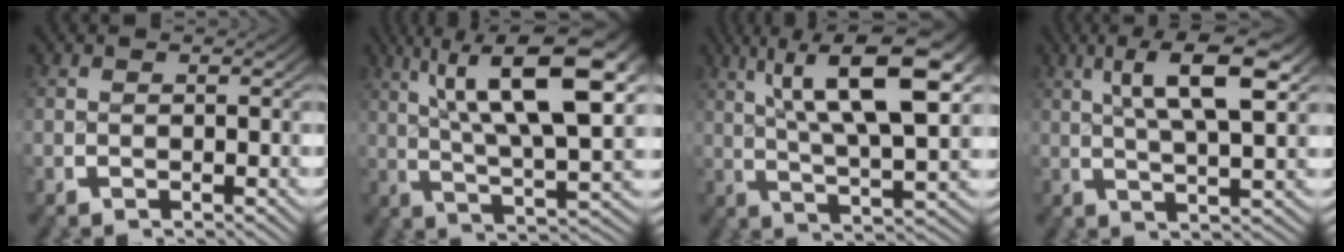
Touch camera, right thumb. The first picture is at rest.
{"total": 12.3, "force": [3.0, 5.6, 10.5], "torque": [-0.147, -0.010, 0.044]}
{"total": 11.0, "force": [2.9, 5.1, 9.4], "torque": [-0.136, -0.012, 0.045]}
{"total": 8.2, "force": [3.4, 3.0, 6.9], "torque": [-0.108, 0.005, 0.050]}